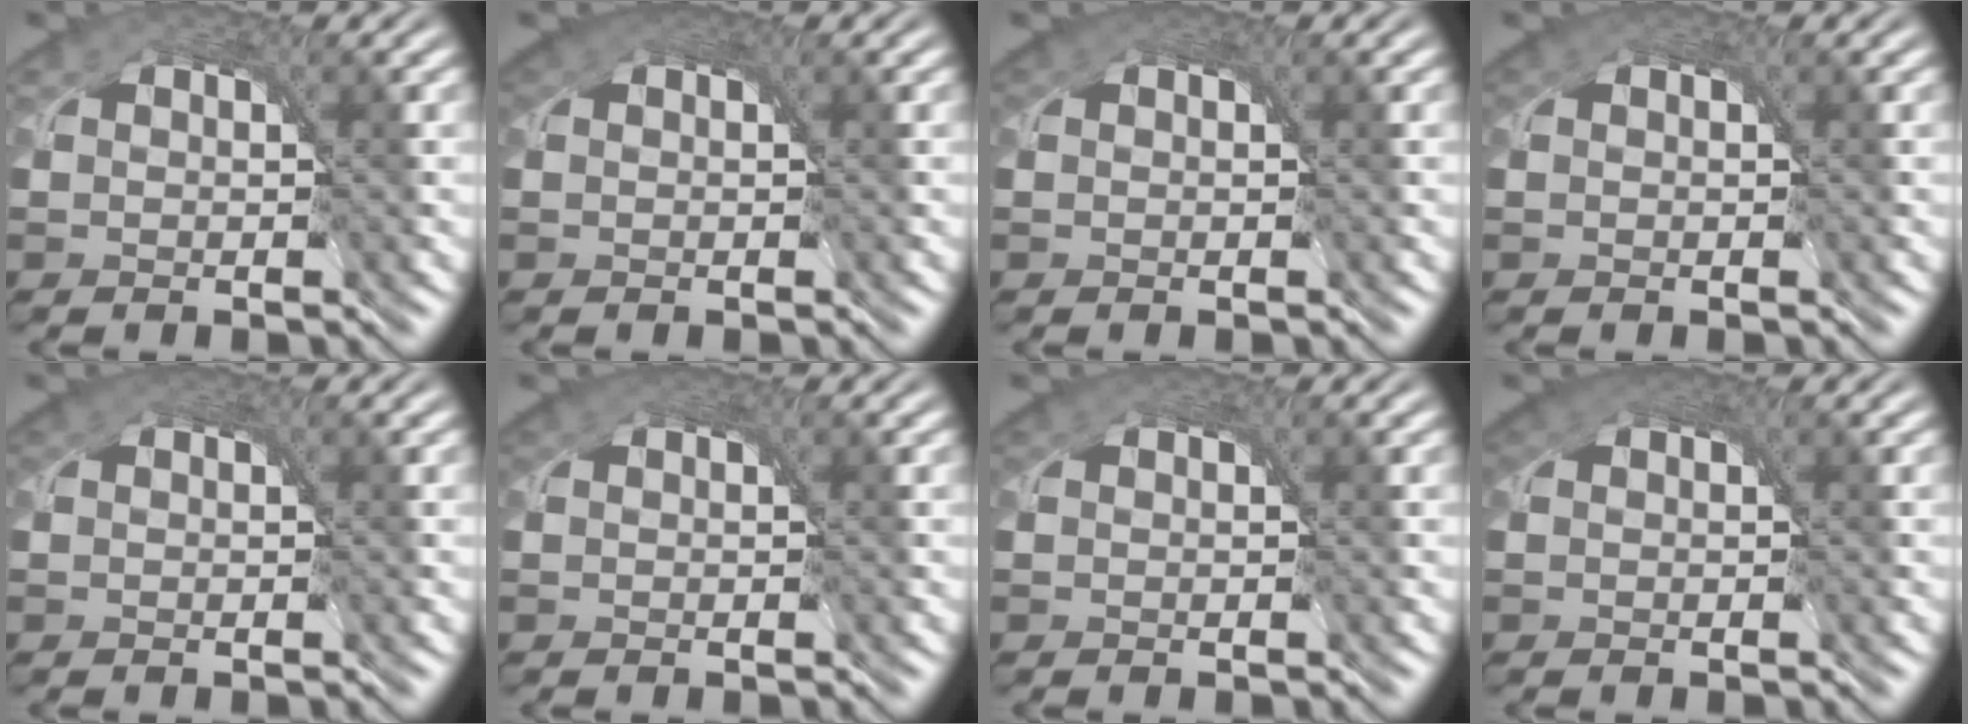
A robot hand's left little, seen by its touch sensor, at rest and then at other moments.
{"total": 2.2, "force": [1.2, 1.3, 1.2], "torque": [-0.023, 0.004, 0.014]}
{"total": 1.3, "force": [0.7, 0.8, 0.7], "torque": [-0.014, 0.002, 0.008]}
{"total": 0.9, "force": [0.5, 0.6, 0.5], "torque": [-0.010, 0.001, 0.005]}
{"total": 1.0, "force": [0.5, 0.7, 0.6], "torque": [-0.012, 0.001, 0.006]}
{"total": 1.2, "force": [0.7, 0.8, 0.7], "torque": [-0.013, 0.002, 0.008]}
{"total": 0.9, "force": [0.5, 0.6, 0.5], "torque": [-0.011, 0.001, 0.005]}
{"total": 2.6, "force": [1.4, 1.7, 1.5], "torque": [-0.029, 0.006, 0.015]}